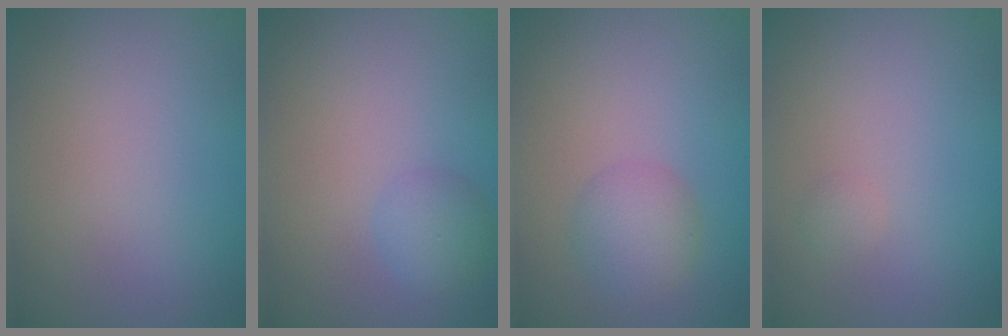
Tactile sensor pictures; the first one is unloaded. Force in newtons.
{"total": 2.0, "press": 2.0, "slide": 0.0}
{"total": 2.8, "press": 2.8, "slide": 0.1}
{"total": 0.5, "press": 0.5, "slide": 0.0}